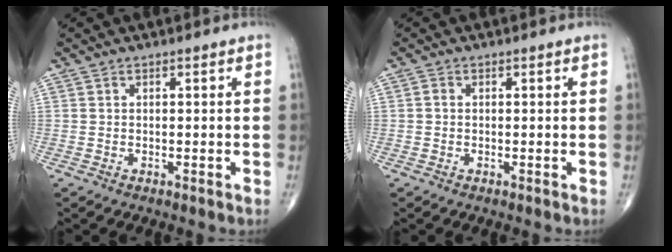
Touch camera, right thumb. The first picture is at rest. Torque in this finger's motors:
{"motor_torque": [-0.08, -0.07, -0.04, 0.05, 0.00]}